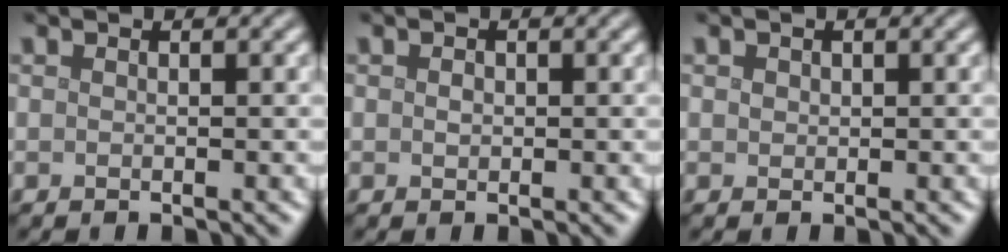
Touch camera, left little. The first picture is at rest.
{"total": 0.7, "force": [0.1, 0.6, 0.4], "torque": [-0.007, -0.002, 0.000]}
{"total": 0.7, "force": [0.3, 0.6, 0.2], "torque": [-0.002, -0.002, 0.004]}